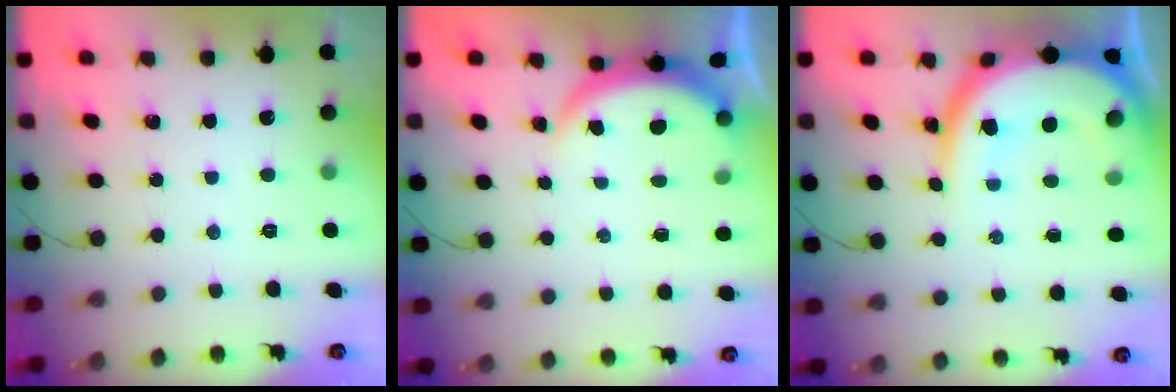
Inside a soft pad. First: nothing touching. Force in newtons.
{"total": 3.8, "press": 3.8, "slide": 0.3}
{"total": 16.9, "press": 16.8, "slide": 1.5}